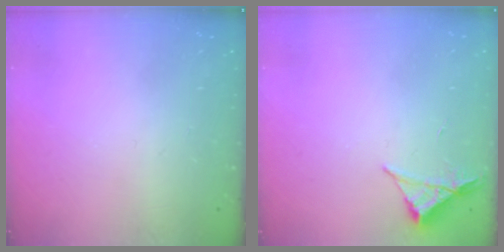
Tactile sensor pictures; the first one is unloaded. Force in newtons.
{"total": 3.4, "press": 3.4, "slide": 0.6}